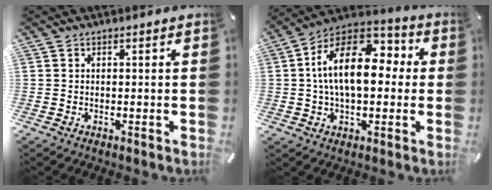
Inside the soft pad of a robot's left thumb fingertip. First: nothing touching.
{"total": 17.4, "force": [2.3, 10.4, 13.7], "torque": [-0.252, -0.001, 0.033]}